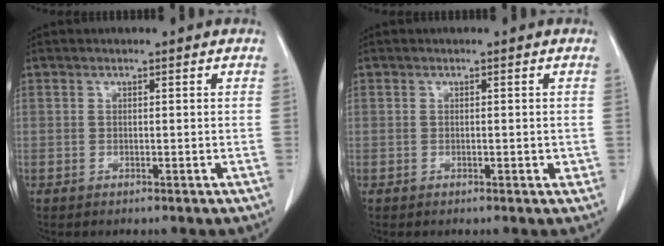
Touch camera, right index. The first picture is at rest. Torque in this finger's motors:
{"motor_torque": [-0.02, 0.04, -0.01, 0.00]}